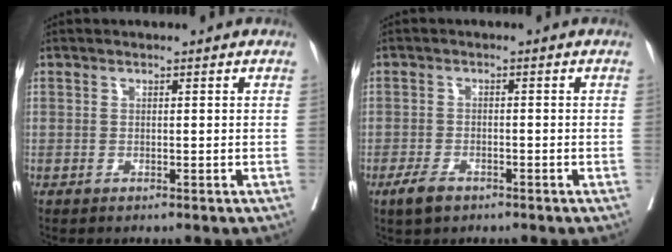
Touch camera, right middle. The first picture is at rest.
{"total": 3.3, "force": [-2.2, 1.5, 2.0], "torque": [-0.042, -0.003, -0.037]}